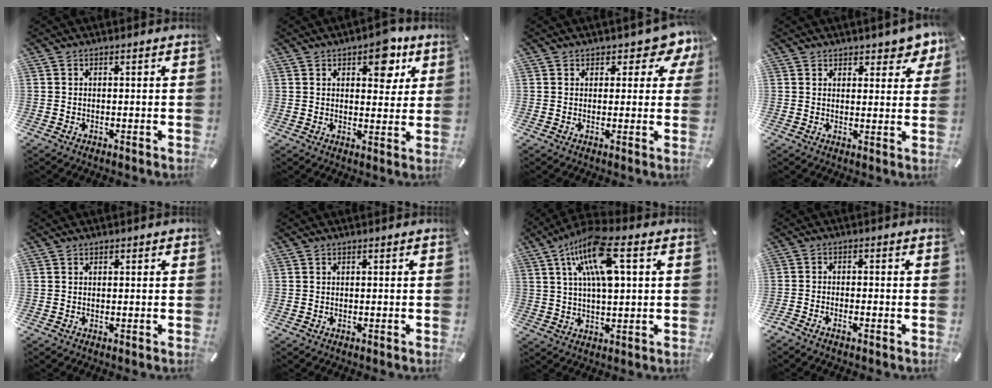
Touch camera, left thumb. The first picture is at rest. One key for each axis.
{"total": 9.5, "fx": 5.4, "fy": 5.3, "fz": 5.7, "tx": -0.045, "ty": -0.032, "tz": 0.086}
{"total": 5.2, "fx": 3.1, "fy": 3.3, "fz": 2.5, "tx": -0.019, "ty": -0.021, "tz": 0.048}
{"total": 4.2, "fx": 3.6, "fy": 2.1, "fz": 0.7, "tx": 0.007, "ty": -0.022, "tz": 0.060}
{"total": 0.5, "fx": 0.3, "fy": 0.4, "fz": 0.1, "tx": 0.007, "ty": -0.002, "tz": 0.004}
{"total": 0.0}
{"total": 13.8, "fx": 5.3, "fy": 4.5, "fz": 12.0, "tx": -0.238, "ty": 0.001, "tz": 0.089}
{"total": 1.8, "fx": -1.4, "fy": 0.1, "fz": 1.2, "tx": -0.019, "ty": 0.003, "tz": -0.026}